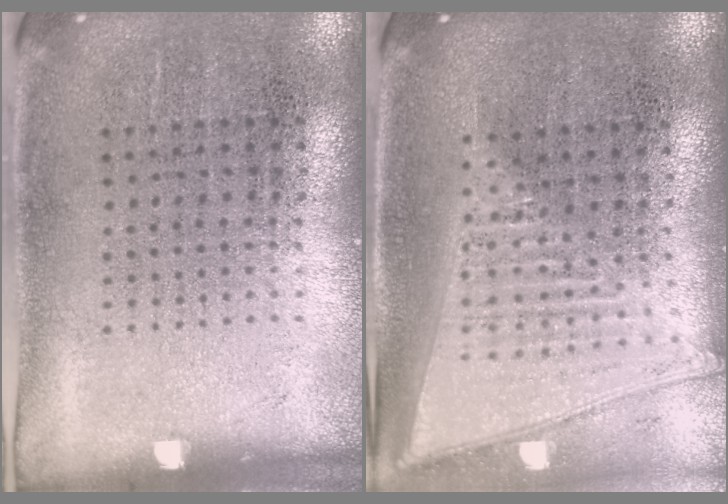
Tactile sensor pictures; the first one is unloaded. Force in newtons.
{"total": 2.0, "press": 1.7, "slide": 1.0}